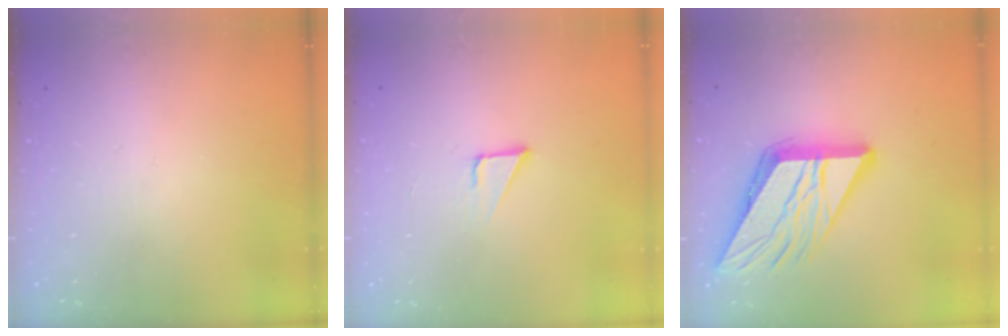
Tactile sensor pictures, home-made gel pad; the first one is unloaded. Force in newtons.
{"total": 2.1, "press": 2.1, "slide": 0.0}
{"total": 17.6, "press": 17.4, "slide": 2.1}